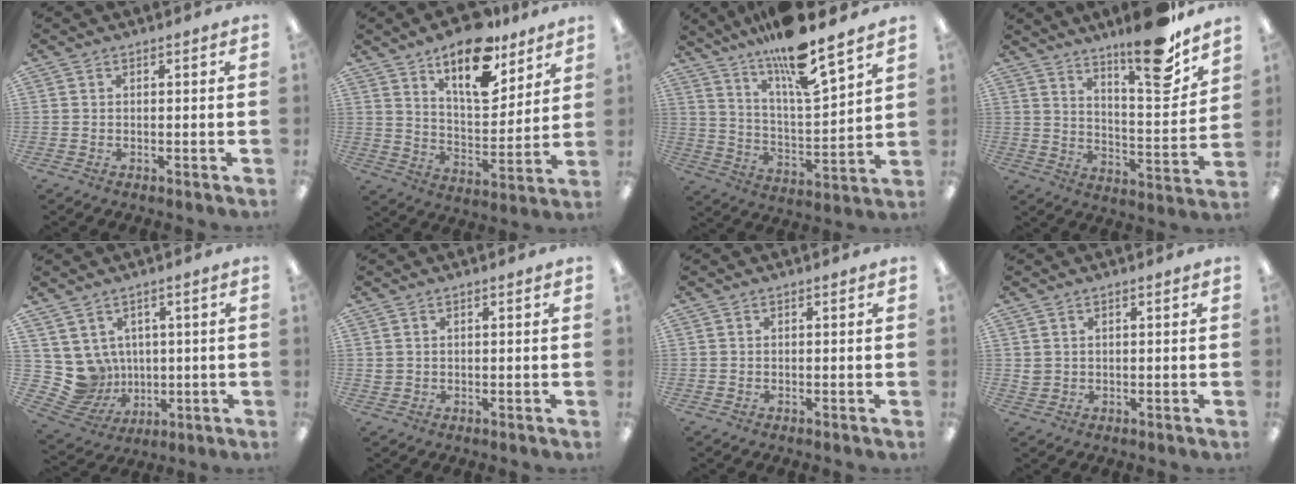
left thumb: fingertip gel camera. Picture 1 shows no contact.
{"total": 16.4, "force": [11.7, 6.9, 9.3], "torque": [-0.139, -0.069, 0.199]}
{"total": 14.9, "force": [12.4, 1.9, 8.0], "torque": [-0.146, -0.085, 0.206]}
{"total": 16.8, "force": [13.3, 3.6, 9.6], "torque": [-0.136, -0.100, 0.213]}
{"total": 8.3, "force": [2.0, 7.9, 1.5], "torque": [-0.080, -0.025, 0.050]}
{"total": 1.2, "force": [0.6, 0.9, 0.4], "torque": [-0.011, 0.003, 0.011]}
{"total": 0.0}
{"total": 1.9, "force": [1.0, 1.5, 0.7], "torque": [-0.016, 0.004, 0.018]}